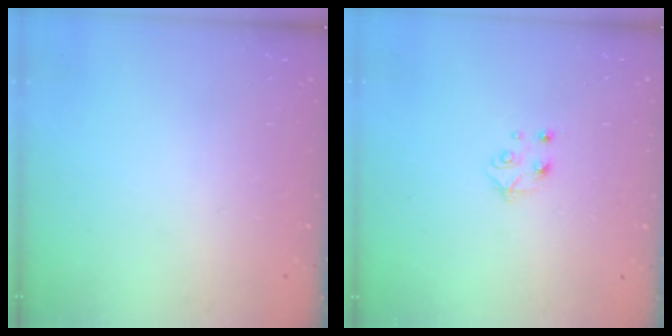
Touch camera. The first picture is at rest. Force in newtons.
{"total": 4.2, "press": 4.1, "slide": 0.6}